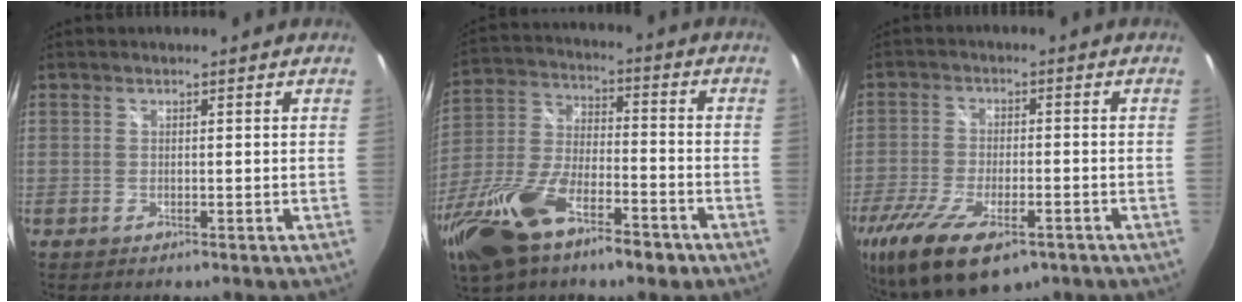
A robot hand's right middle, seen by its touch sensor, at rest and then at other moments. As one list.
[{"total": 21.3, "force": [-12.8, 8.9, 14.5], "torque": [-0.317, -0.036, -0.229]}, {"total": 18.2, "force": [-10.5, 7.7, 12.6], "torque": [-0.276, -0.062, -0.173]}]